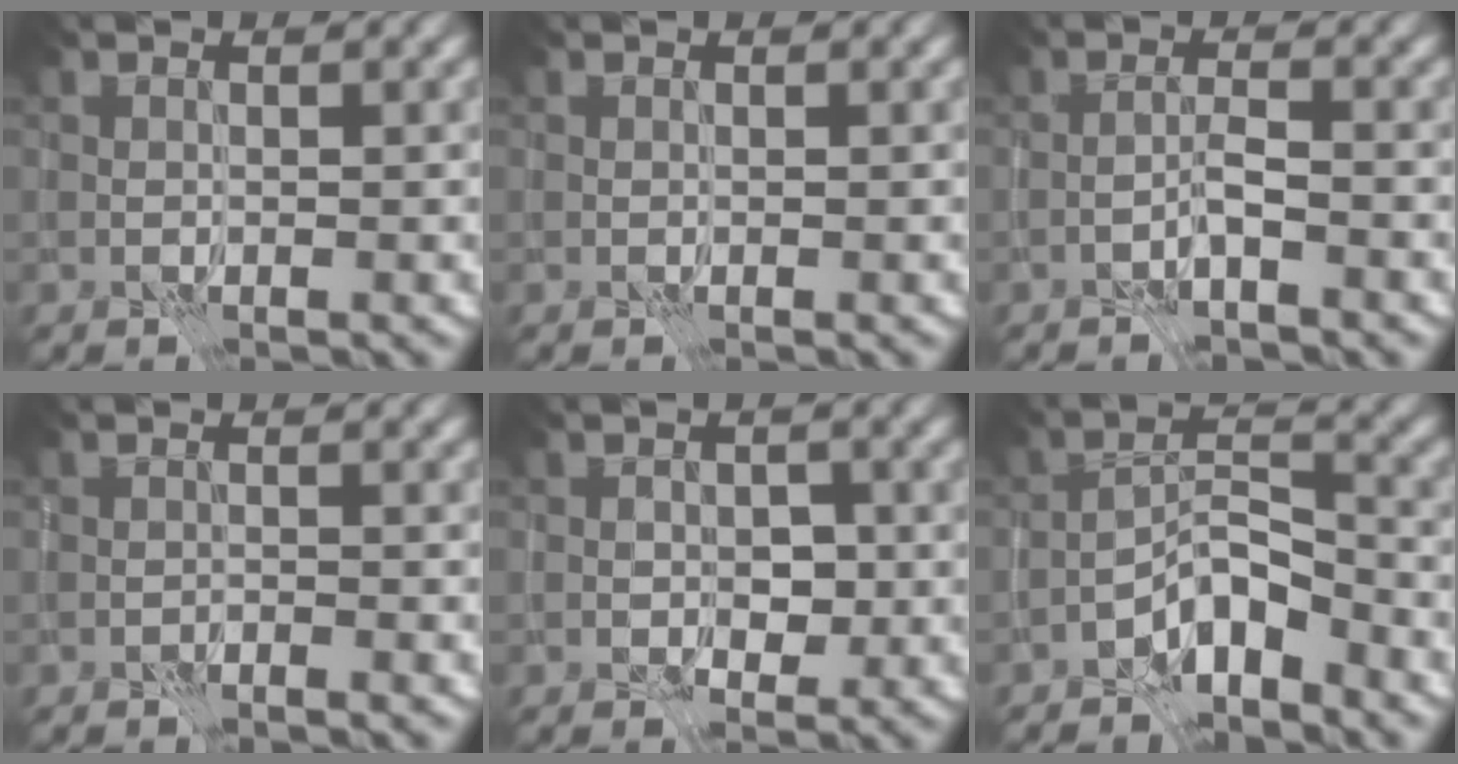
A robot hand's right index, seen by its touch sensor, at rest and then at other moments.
{"total": 0.0}
{"total": 1.6, "force": [-1.1, 0.1, 1.2], "torque": [-0.021, 0.009, -0.027]}
{"total": 0.9, "force": [-0.9, 0.0, 0.4], "torque": [-0.006, 0.002, -0.018]}
{"total": 2.2, "force": [-0.6, 1.5, 1.5], "torque": [-0.016, -0.001, -0.010]}
{"total": 4.5, "force": [-3.1, 1.5, 2.9], "torque": [-0.043, 0.016, -0.065]}